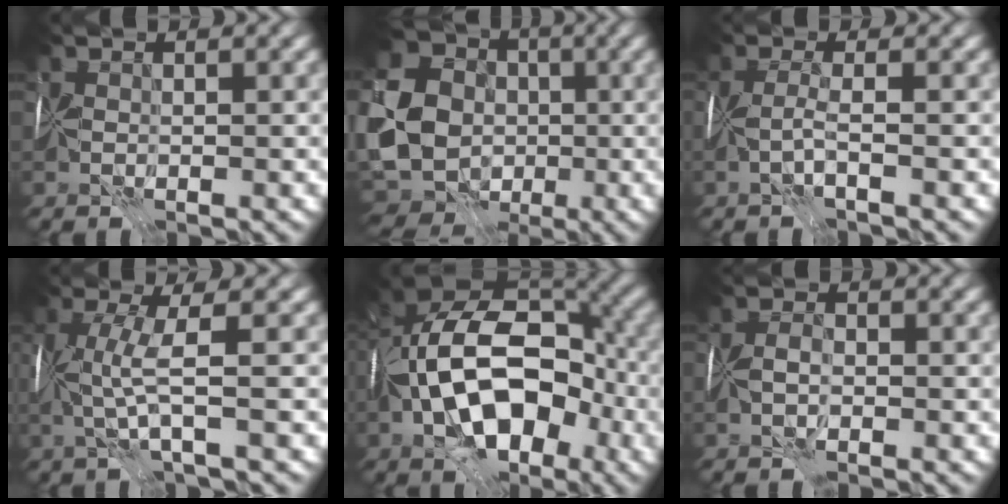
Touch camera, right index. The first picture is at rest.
{"total": 13.2, "force": [-2.4, 11.5, 6.0], "torque": [-0.165, -0.011, -0.043]}
{"total": 1.6, "force": [-0.4, -0.2, 1.5], "torque": [-0.035, -0.001, -0.013]}
{"total": 3.1, "force": [0.0, 0.0, 3.1], "torque": [-0.071, 0.005, 0.003]}
{"total": 15.4, "force": [-3.3, 9.0, 12.1], "torque": [-0.173, 0.024, -0.057]}
{"total": 1.6, "force": [-0.7, 0.9, 1.2], "torque": [-0.012, 0.008, -0.011]}